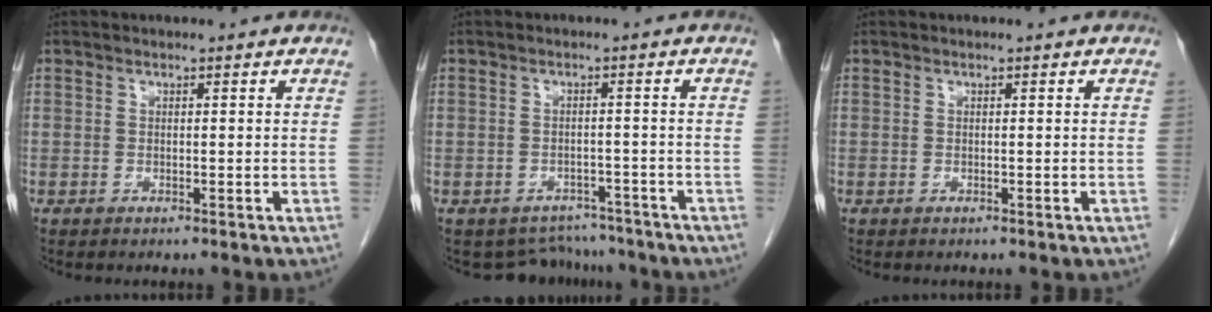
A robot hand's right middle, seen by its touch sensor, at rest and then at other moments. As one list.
[{"total": 6.2, "force": [-5.6, 2.5, -0.9], "torque": [0.022, 0.018, -0.071]}, {"total": 0.0}]